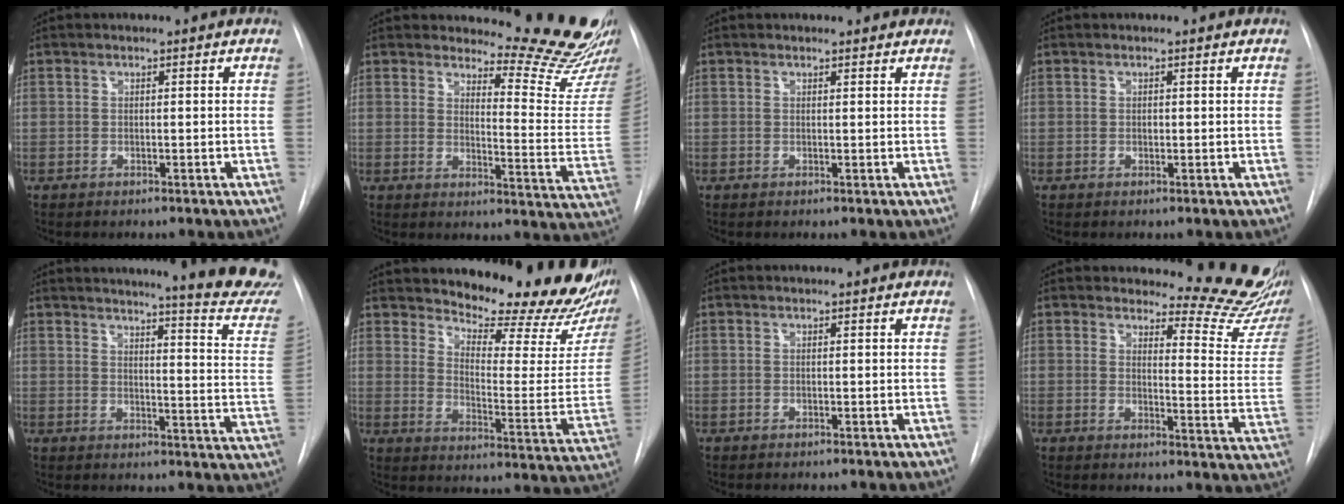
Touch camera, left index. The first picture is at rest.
{"total": 15.2, "force": [14.5, 0.2, 4.2], "torque": [-0.049, -0.138, 0.158]}
{"total": 2.8, "force": [2.6, 1.0, 0.7], "torque": [-0.009, 0.011, 0.020]}
{"total": 0.5, "force": [-0.3, 0.4, 0.2], "torque": [-0.001, -0.003, -0.008]}
{"total": 19.8, "force": [18.2, -0.7, 7.8], "torque": [-0.104, -0.124, 0.197]}
{"total": 20.9, "force": [18.9, 3.0, 8.4], "torque": [-0.119, -0.105, 0.233]}
{"total": 0.0}
{"total": 13.5, "force": [13.1, 1.1, 3.4], "torque": [-0.025, -0.125, 0.125]}